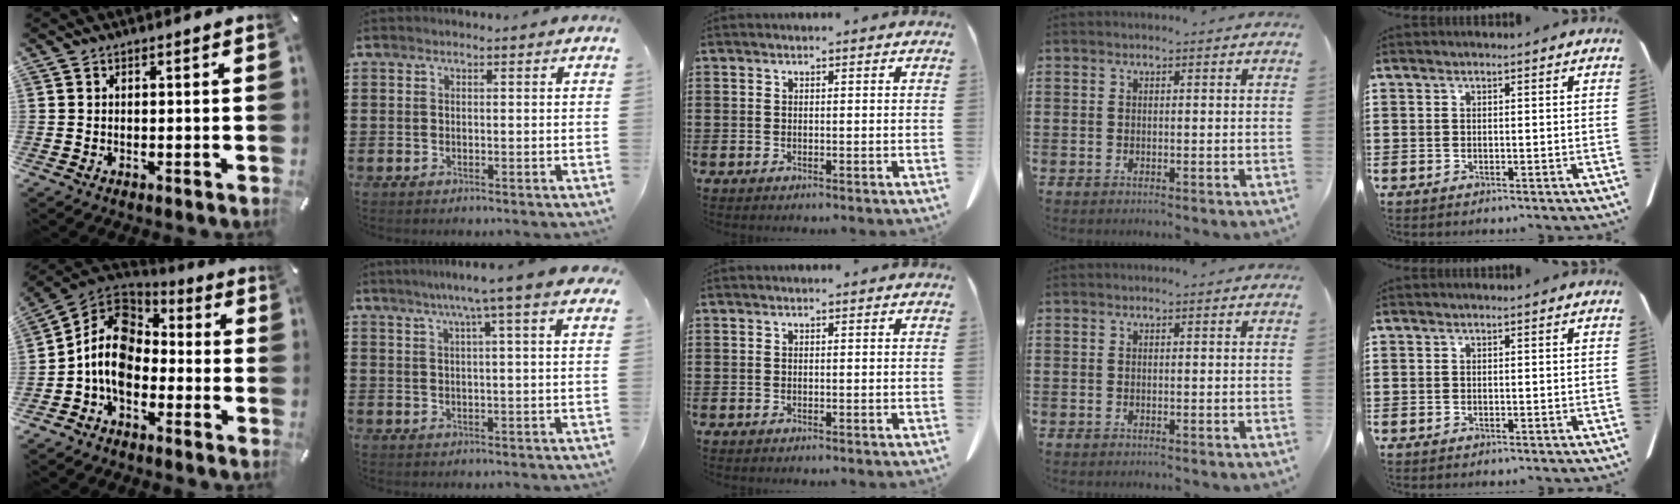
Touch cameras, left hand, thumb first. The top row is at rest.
{"thumb": {"total": 11.6, "force": [-3.3, 8.6, 7.0], "torque": [-0.161, 0.023, -0.066]}, "index": {"total": 6.0, "force": [3.5, -0.5, 4.9], "torque": [-0.104, -0.005, 0.056]}}